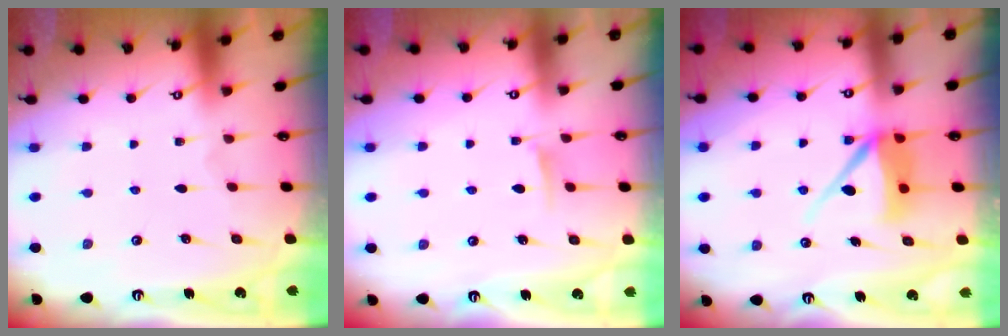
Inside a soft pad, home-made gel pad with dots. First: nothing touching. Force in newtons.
{"total": 5.7, "press": 5.6, "slide": 0.9}
{"total": 9.4, "press": 9.4, "slide": 0.8}